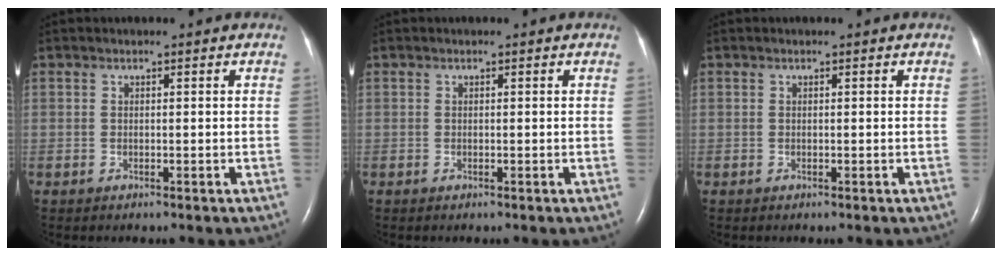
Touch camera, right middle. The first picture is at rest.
{"total": 0.0}
{"total": 0.0}